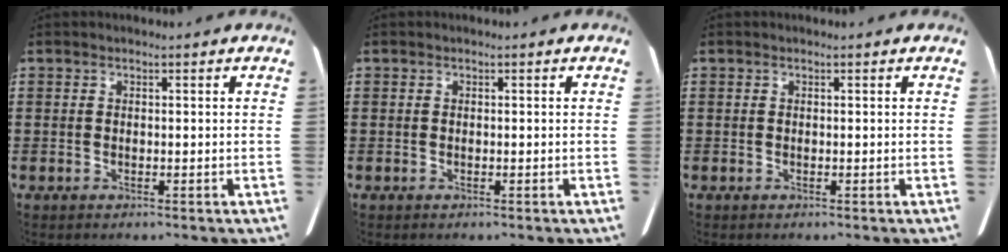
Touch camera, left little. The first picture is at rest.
{"total": 0.0}
{"total": 0.0}